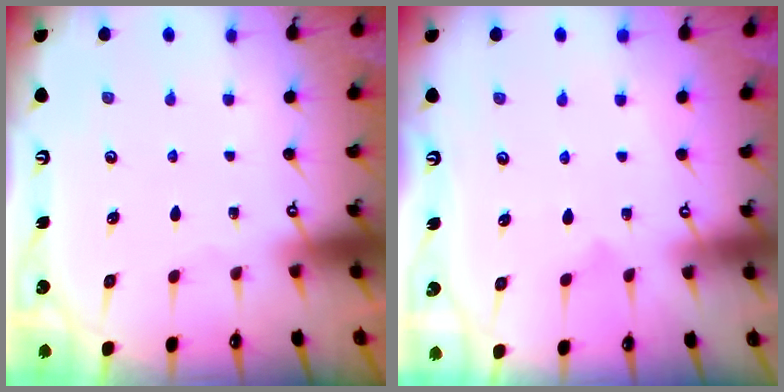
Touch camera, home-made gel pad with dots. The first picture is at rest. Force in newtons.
{"total": 4.3, "press": 4.2, "slide": 0.3}